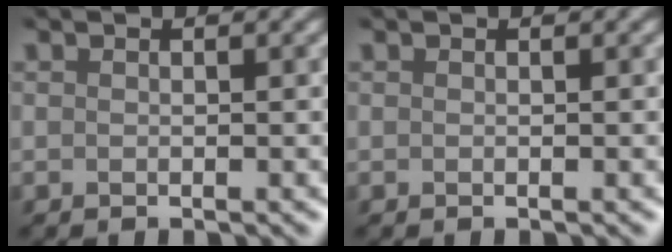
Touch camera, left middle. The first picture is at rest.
{"total": 0.0}